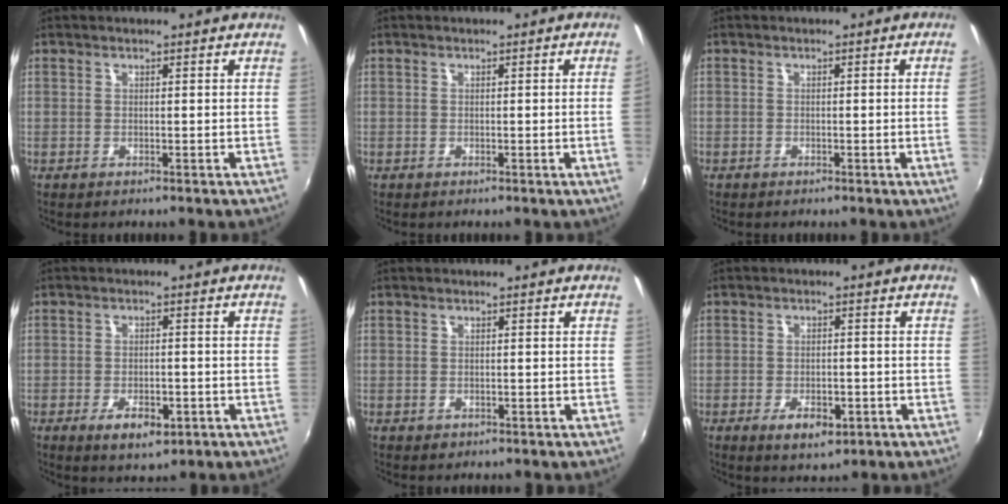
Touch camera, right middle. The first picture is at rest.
{"total": 1.2, "force": [0.0, -0.7, 1.0], "torque": [-0.009, -0.006, 0.001]}
{"total": 1.5, "force": [-0.2, -0.9, 1.2], "torque": [-0.018, -0.007, -0.001]}
{"total": 5.8, "force": [-2.7, 2.8, 4.3], "torque": [-0.089, -0.008, -0.039]}
{"total": 0.6, "force": [-0.3, 0.5, 0.2], "torque": [-0.001, -0.004, -0.005]}
{"total": 5.2, "force": [-2.4, 2.6, 3.9], "torque": [-0.081, -0.008, -0.034]}